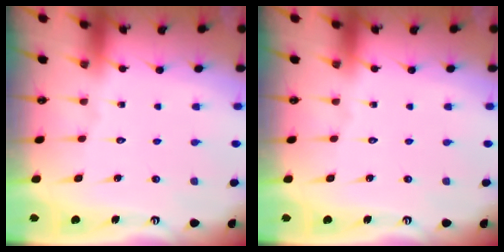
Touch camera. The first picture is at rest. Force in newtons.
{"total": 0.0}